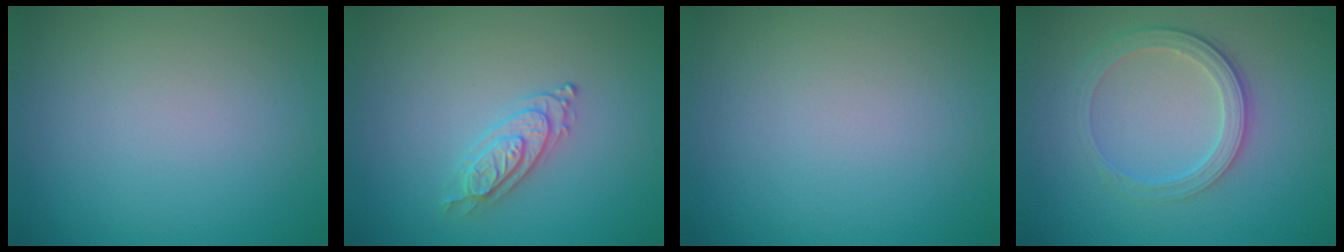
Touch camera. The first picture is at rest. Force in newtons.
{"total": 2.2, "press": 2.1, "slide": 0.7}
{"total": 0.0}
{"total": 3.0, "press": 2.6, "slide": 1.4}